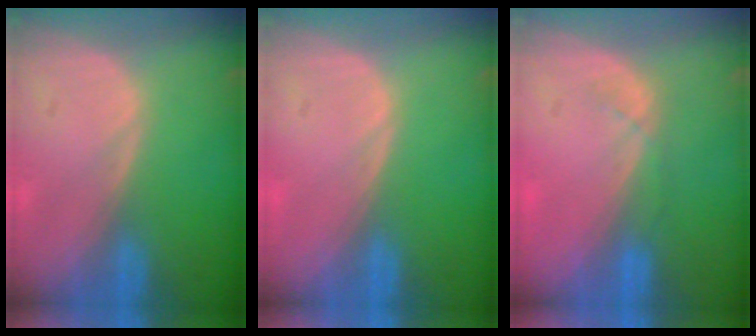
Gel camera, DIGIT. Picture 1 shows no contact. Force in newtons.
{"total": 0.0}
{"total": 2.1, "press": 1.9, "slide": 0.9}